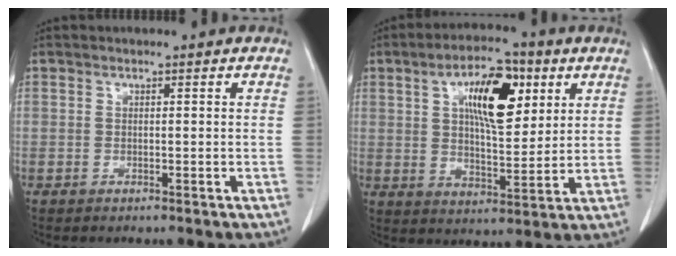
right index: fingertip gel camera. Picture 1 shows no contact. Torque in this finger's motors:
{"motor_torque": [1.04, 0.55, 0.39, 0.18]}